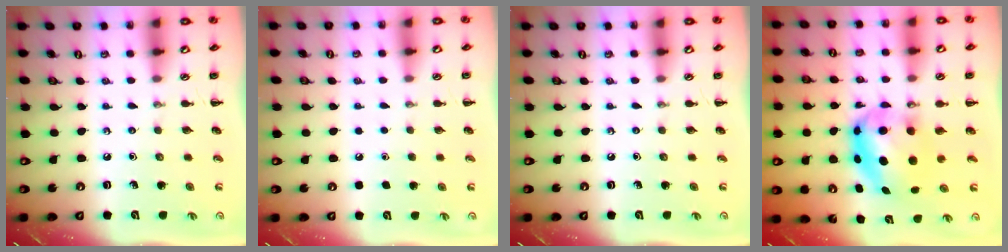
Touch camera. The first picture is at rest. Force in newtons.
{"total": 1.8, "press": 1.8, "slide": 0.1}
{"total": 0.0}
{"total": 7.5, "press": 7.3, "slide": 1.6}